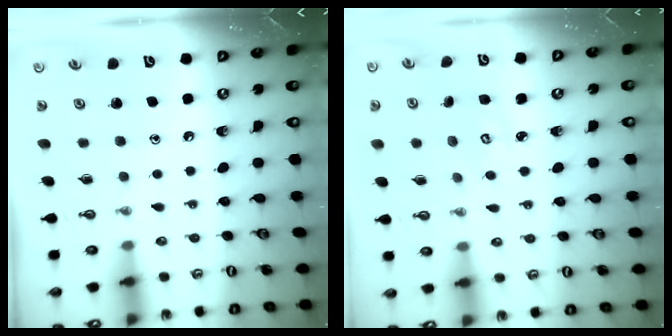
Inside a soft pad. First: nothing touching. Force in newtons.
{"total": 2.9, "press": 2.9, "slide": 0.3}